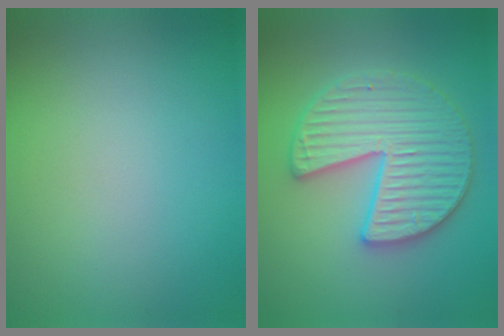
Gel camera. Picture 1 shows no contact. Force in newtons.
{"total": 6.0, "press": 5.9, "slide": 1.0}